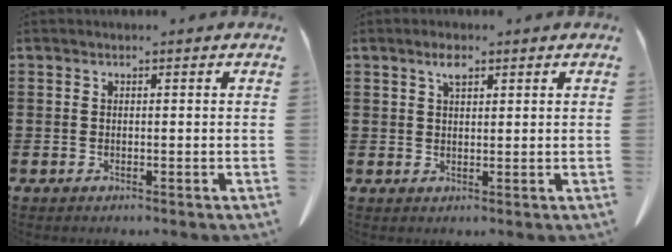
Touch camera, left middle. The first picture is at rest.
{"total": 2.5, "force": [1.6, 1.0, 1.6], "torque": [-0.029, 0.001, 0.027]}